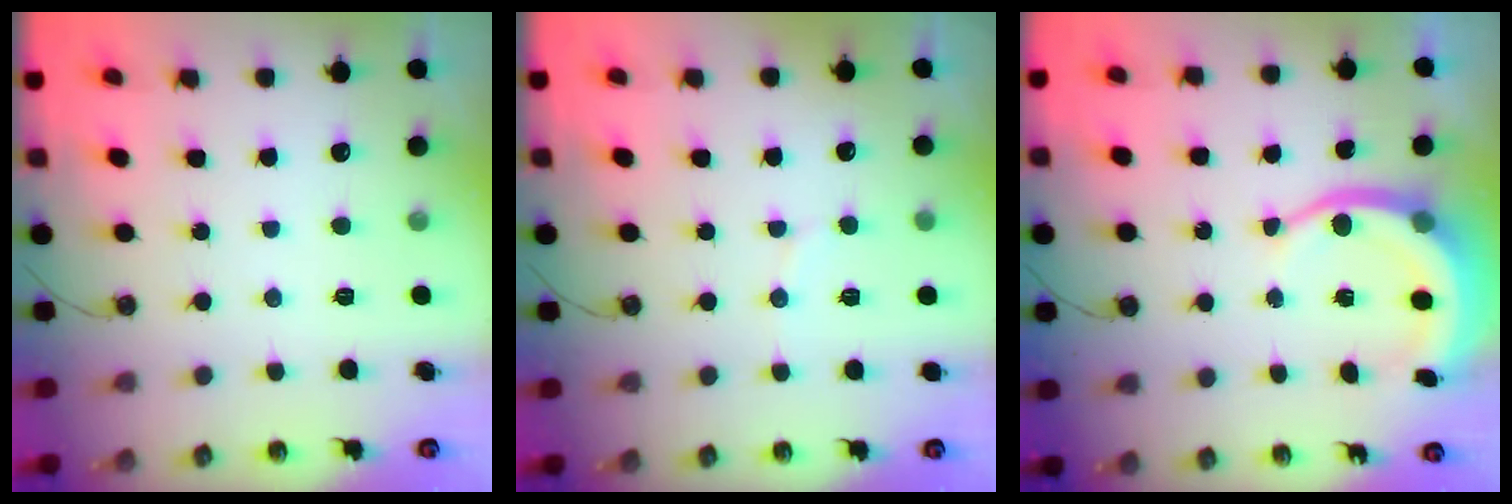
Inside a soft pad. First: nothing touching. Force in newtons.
{"total": 4.7, "press": 4.5, "slide": 1.0}
{"total": 8.6, "press": 8.5, "slide": 1.6}